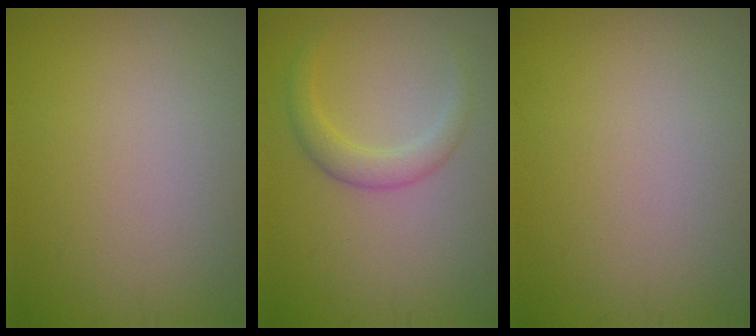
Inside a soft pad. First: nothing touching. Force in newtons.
{"total": 2.3, "press": 2.3, "slide": 0.1}
{"total": 0.0}